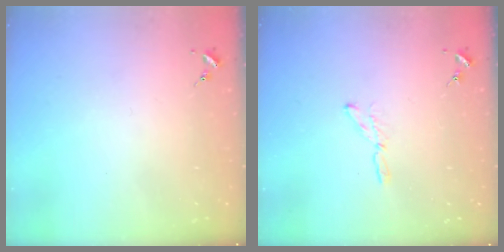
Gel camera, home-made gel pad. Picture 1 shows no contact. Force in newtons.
{"total": 3.7, "press": 3.6, "slide": 0.4}